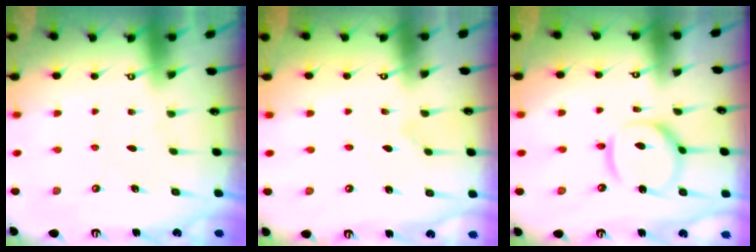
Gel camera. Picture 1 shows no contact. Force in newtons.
{"total": 1.8, "press": 1.7, "slide": 0.1}
{"total": 10.9, "press": 10.9, "slide": 1.1}